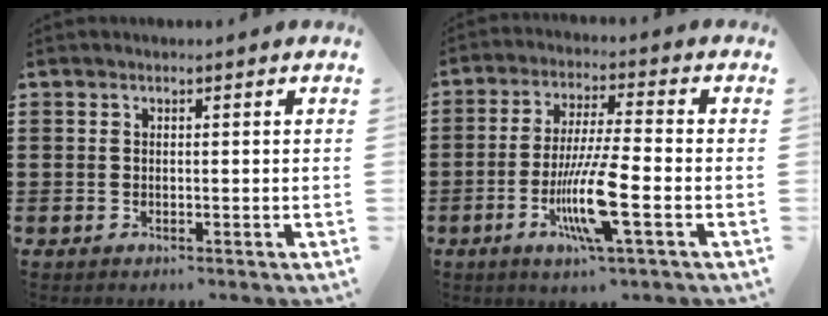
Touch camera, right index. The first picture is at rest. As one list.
[{"total": 10.8, "force": [-3.6, 1.3, 10.1], "torque": [-0.204, -0.016, -0.070]}]